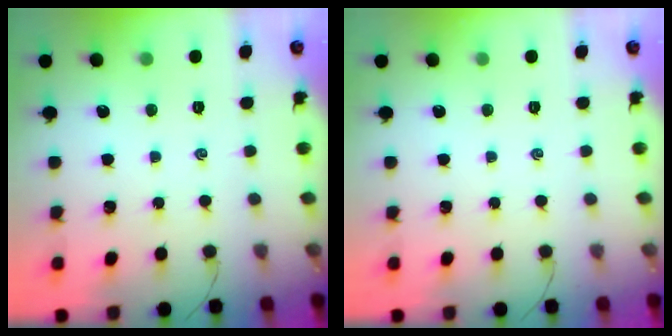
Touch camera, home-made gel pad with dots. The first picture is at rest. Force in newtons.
{"total": 0.0}